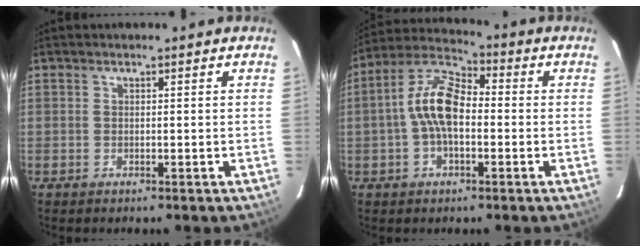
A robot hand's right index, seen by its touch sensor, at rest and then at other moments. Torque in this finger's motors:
{"motor_torque": [1.94, -0.06, 1.00, 0.21]}